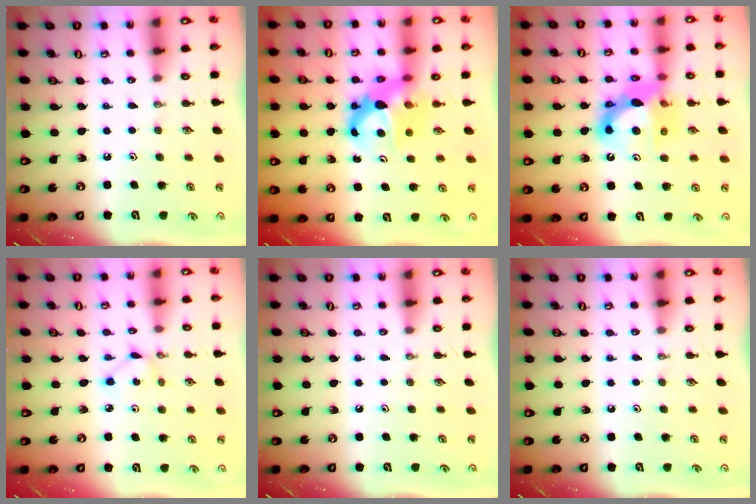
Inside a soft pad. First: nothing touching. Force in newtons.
{"total": 8.6, "press": 8.6, "slide": 0.5}
{"total": 12.5, "press": 12.4, "slide": 1.9}
{"total": 1.7, "press": 1.7, "slide": 0.1}
{"total": 0.0}
{"total": 0.0}